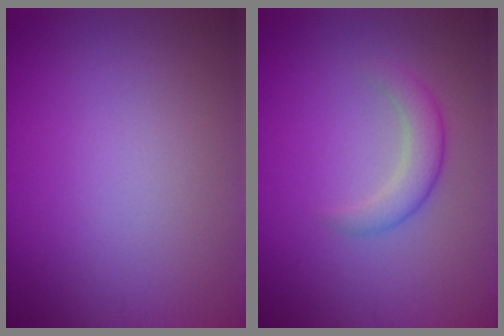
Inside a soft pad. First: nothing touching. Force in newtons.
{"total": 2.4, "press": 2.4, "slide": 0.2}